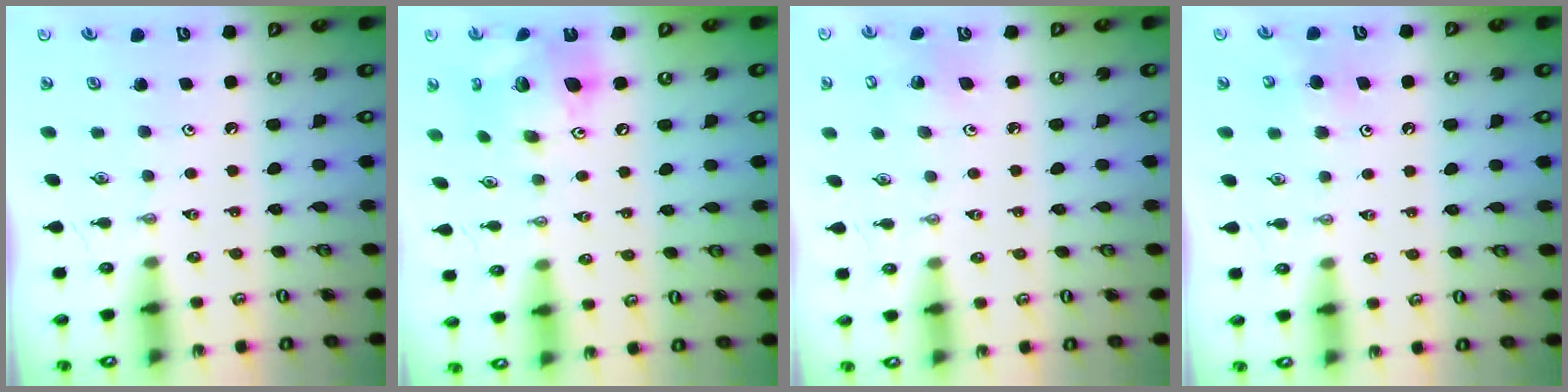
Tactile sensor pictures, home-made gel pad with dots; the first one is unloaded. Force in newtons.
{"total": 15.3, "press": 15.3, "slide": 1.5}
{"total": 3.1, "press": 3.1, "slide": 0.2}
{"total": 5.3, "press": 5.3, "slide": 0.5}